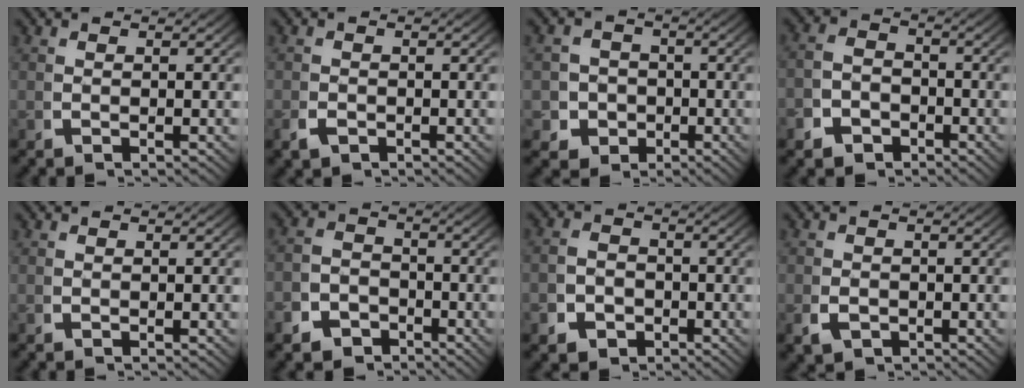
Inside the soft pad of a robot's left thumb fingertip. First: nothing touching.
{"total": 1.6, "force": [-1.1, 1.0, 0.6], "torque": [-0.014, -0.008, -0.017]}
{"total": 7.6, "force": [-2.2, 6.8, 2.6], "torque": [-0.049, -0.041, -0.027]}
{"total": 3.9, "force": [-2.3, 2.9, 1.2], "torque": [-0.017, -0.015, -0.038]}
{"total": 0.0}
{"total": 5.2, "force": [-3.3, 3.8, 1.2], "torque": [-0.011, -0.024, -0.056]}
{"total": 4.5, "force": [-2.0, 3.6, 1.6], "torque": [-0.031, -0.018, -0.030]}
{"total": 2.4, "force": [-1.1, 1.8, 1.1], "torque": [-0.027, -0.011, -0.014]}